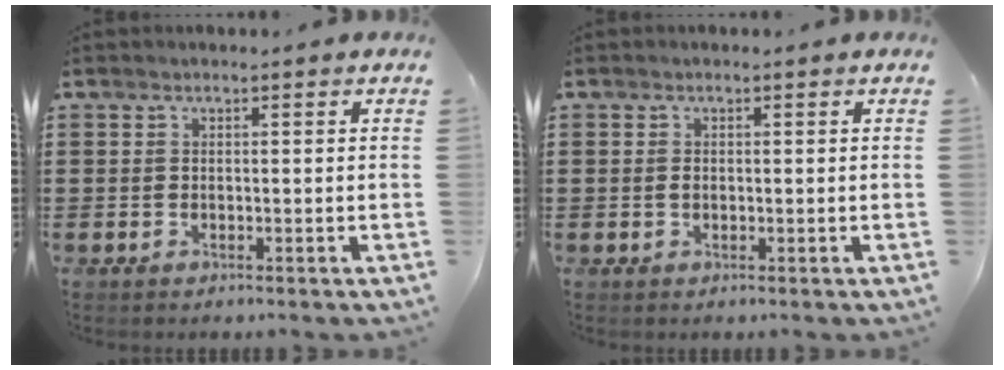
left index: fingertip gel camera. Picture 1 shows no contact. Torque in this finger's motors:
{"motor_torque": [0.22, 0.25, 0.12, 0.00]}